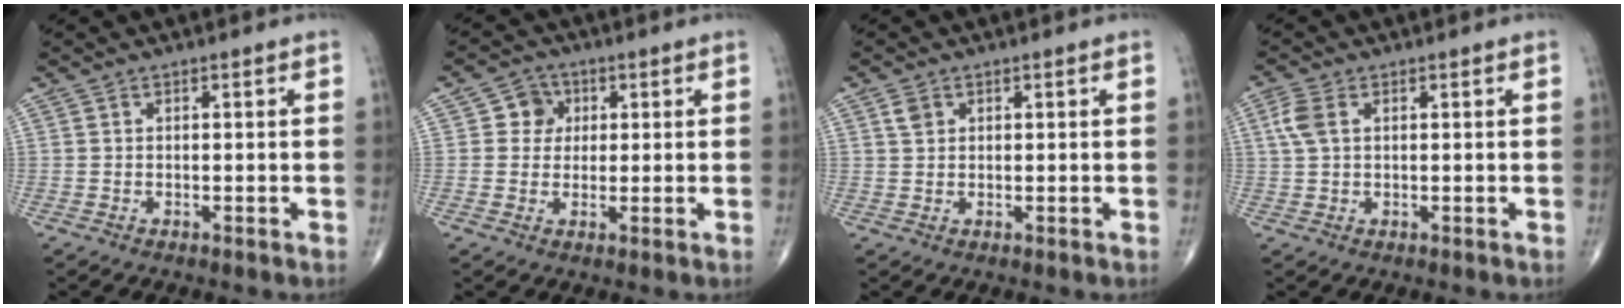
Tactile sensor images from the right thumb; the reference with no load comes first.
{"total": 4.4, "force": [1.1, 4.1, 1.1], "torque": [0.013, 0.005, 0.010]}
{"total": 2.0, "force": [1.0, 1.4, 0.9], "torque": [-0.011, 0.000, 0.019]}
{"total": 3.8, "force": [1.2, 2.2, 2.9], "torque": [-0.075, 0.012, 0.026]}